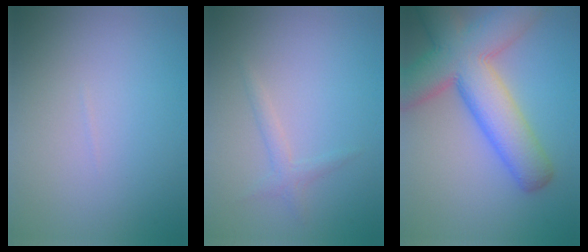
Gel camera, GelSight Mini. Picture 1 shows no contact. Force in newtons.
{"total": 1.3, "press": 1.3, "slide": 0.0}
{"total": 10.5, "press": 10.5, "slide": 0.4}